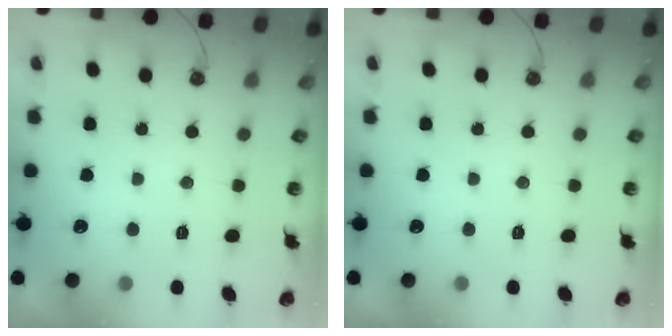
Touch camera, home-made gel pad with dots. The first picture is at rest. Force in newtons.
{"total": 0.0}